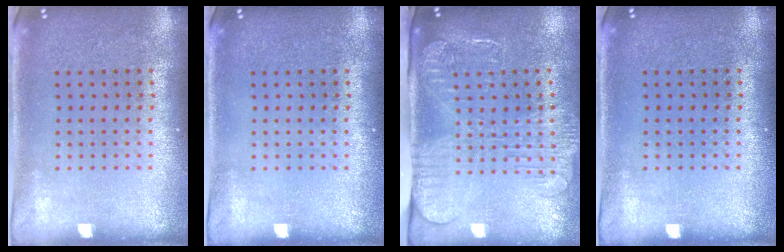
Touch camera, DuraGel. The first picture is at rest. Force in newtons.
{"total": 0.0}
{"total": 2.6, "press": 2.0, "slide": 1.7}
{"total": 0.0}